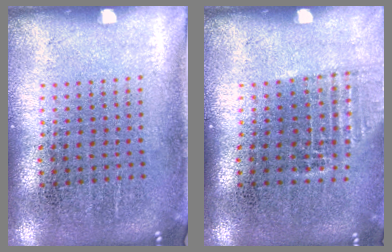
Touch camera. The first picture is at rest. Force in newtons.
{"total": 1.1, "press": 1.0, "slide": 0.5}